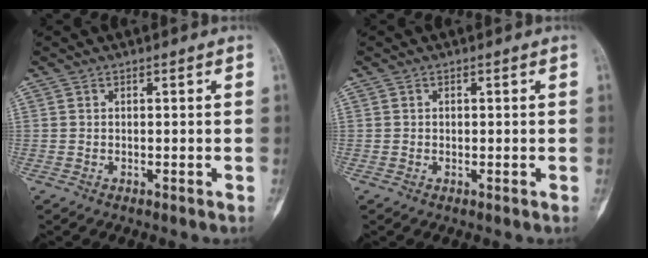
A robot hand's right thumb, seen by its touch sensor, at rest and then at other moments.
{"total": 0.7, "force": [0.0, 0.6, 0.4], "torque": [-0.005, 0.001, 0.000]}